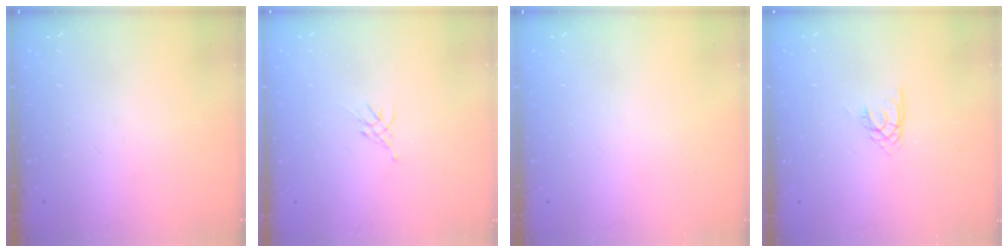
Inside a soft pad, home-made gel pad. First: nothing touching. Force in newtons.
{"total": 1.5, "press": 1.4, "slide": 0.6}
{"total": 0.0}
{"total": 2.1, "press": 2.1, "slide": 0.4}